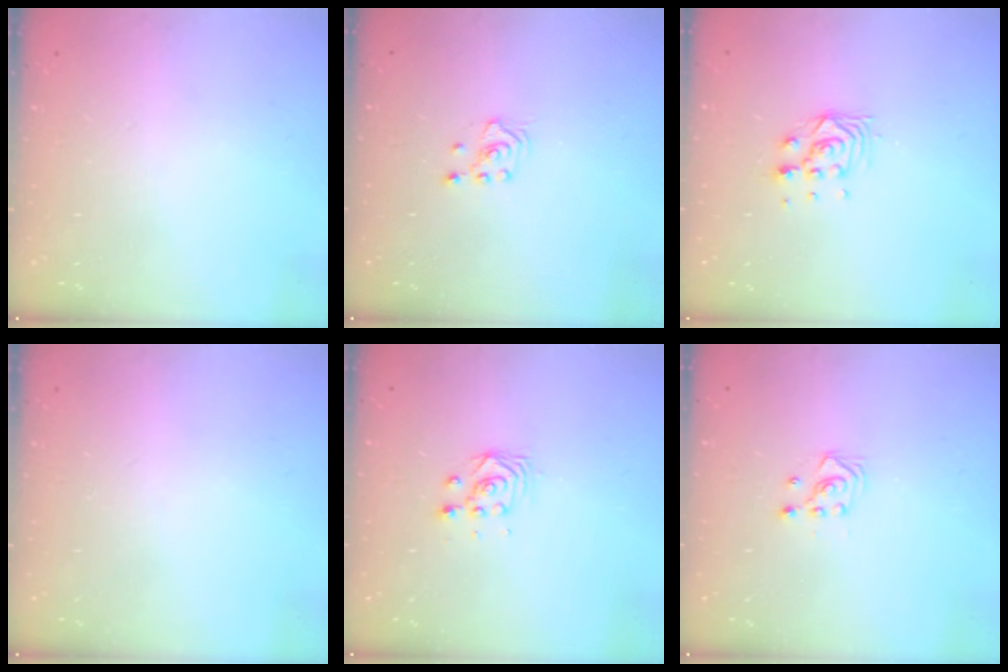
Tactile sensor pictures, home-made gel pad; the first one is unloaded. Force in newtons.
{"total": 2.1, "press": 2.1, "slide": 0.1}
{"total": 7.4, "press": 7.3, "slide": 0.6}
{"total": 0.0}
{"total": 3.0, "press": 2.9, "slide": 0.3}
{"total": 2.9, "press": 2.9, "slide": 0.3}